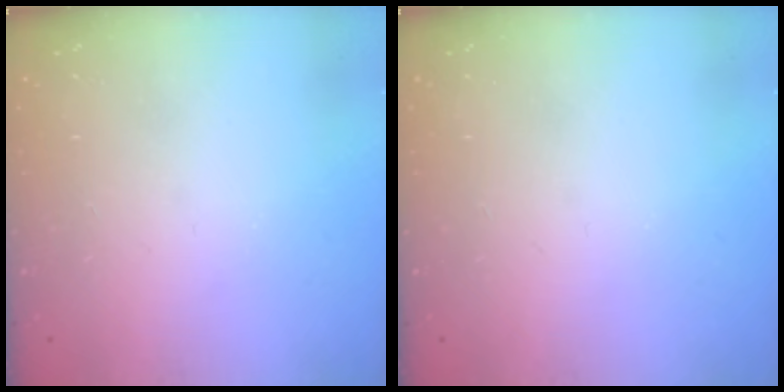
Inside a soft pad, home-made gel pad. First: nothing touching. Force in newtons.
{"total": 0.0}